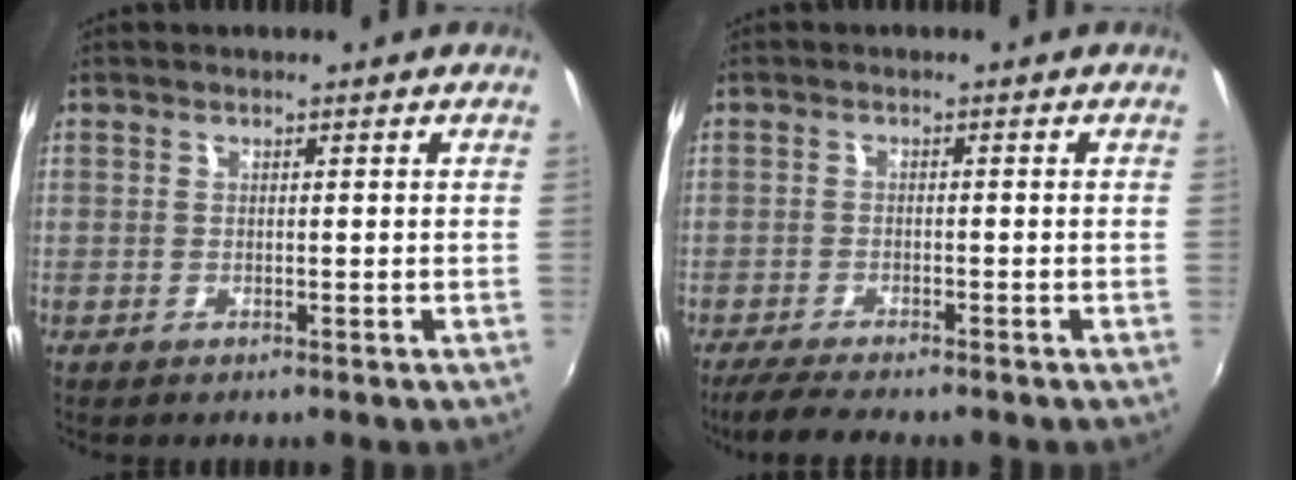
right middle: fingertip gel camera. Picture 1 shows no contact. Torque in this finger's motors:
{"motor_torque": [1.00, -0.92, 0.39, 0.16]}